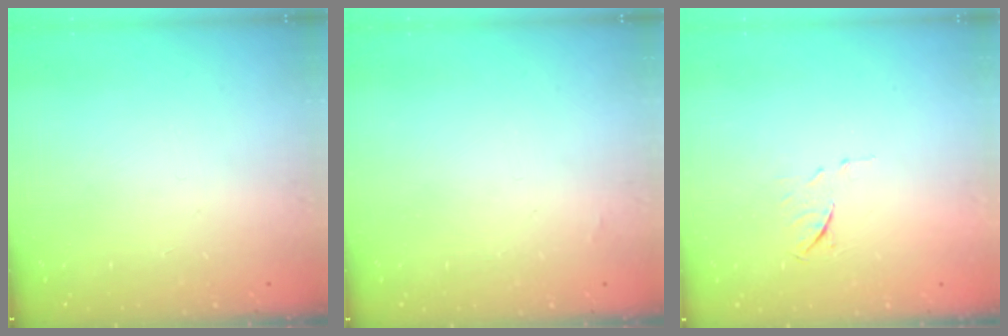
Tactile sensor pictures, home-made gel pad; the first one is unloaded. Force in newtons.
{"total": 1.3, "press": 1.3, "slide": 0.2}
{"total": 6.3, "press": 6.2, "slide": 0.6}